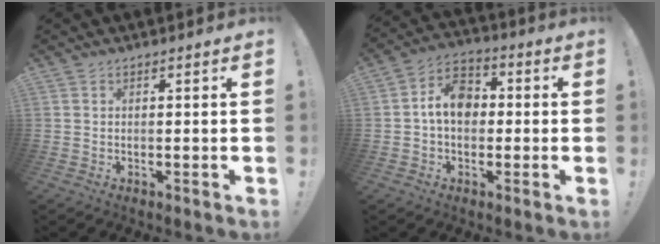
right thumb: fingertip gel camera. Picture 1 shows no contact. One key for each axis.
{"total": 10.2, "fx": 0.3, "fy": 7.5, "fz": 6.9, "tx": -0.099, "ty": 0.016, "tz": 0.011}